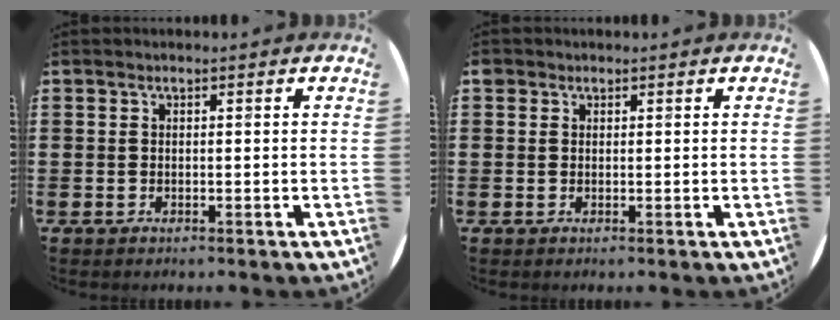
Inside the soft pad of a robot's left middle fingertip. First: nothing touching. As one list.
[{"total": 0.7, "force": [0.5, 0.5, 0.0], "torque": [-0.001, 0.003, 0.010]}]